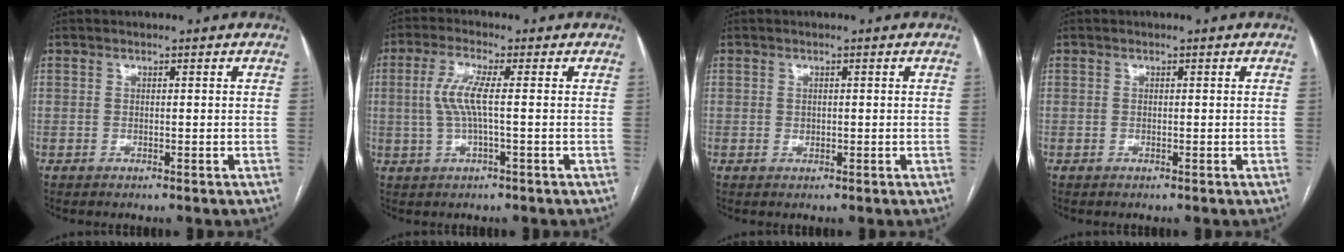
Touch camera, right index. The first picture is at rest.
{"total": 5.2, "force": [0.3, 0.6, 5.2], "torque": [-0.116, 0.009, 0.004]}
{"total": 0.7, "force": [0.0, 0.6, 0.3], "torque": [-0.002, 0.001, 0.002]}
{"total": 0.0}